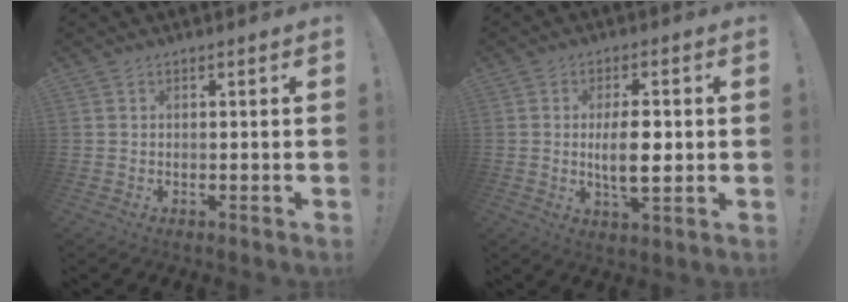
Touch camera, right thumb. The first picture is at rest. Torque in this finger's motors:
{"motor_torque": [-0.13, 0.51, 0.64, -0.45, 0.08]}